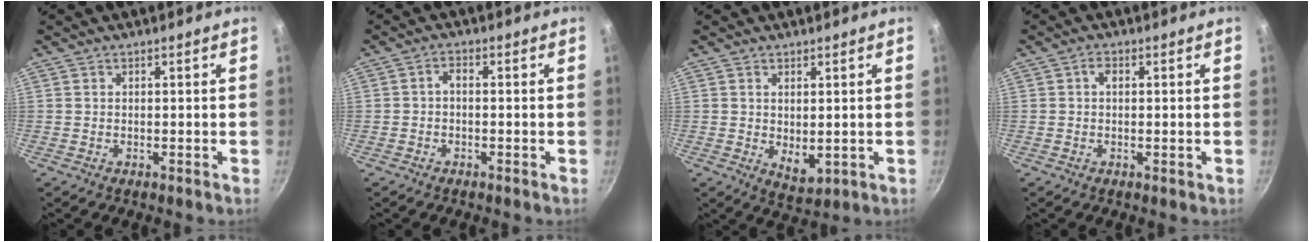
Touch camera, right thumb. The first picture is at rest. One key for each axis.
{"total": 1.7, "fx": -0.6, "fy": 0.9, "fz": 1.3, "tx": -0.026, "ty": 0.013, "tz": -0.014}
{"total": 4.8, "fx": 0.5, "fy": 2.6, "fz": 4.0, "tx": -0.055, "ty": -0.016, "tz": 0.016}
{"total": 1.9, "fx": 0.3, "fy": 1.2, "fz": 1.4, "tx": -0.021, "ty": 0.003, "tz": 0.002}